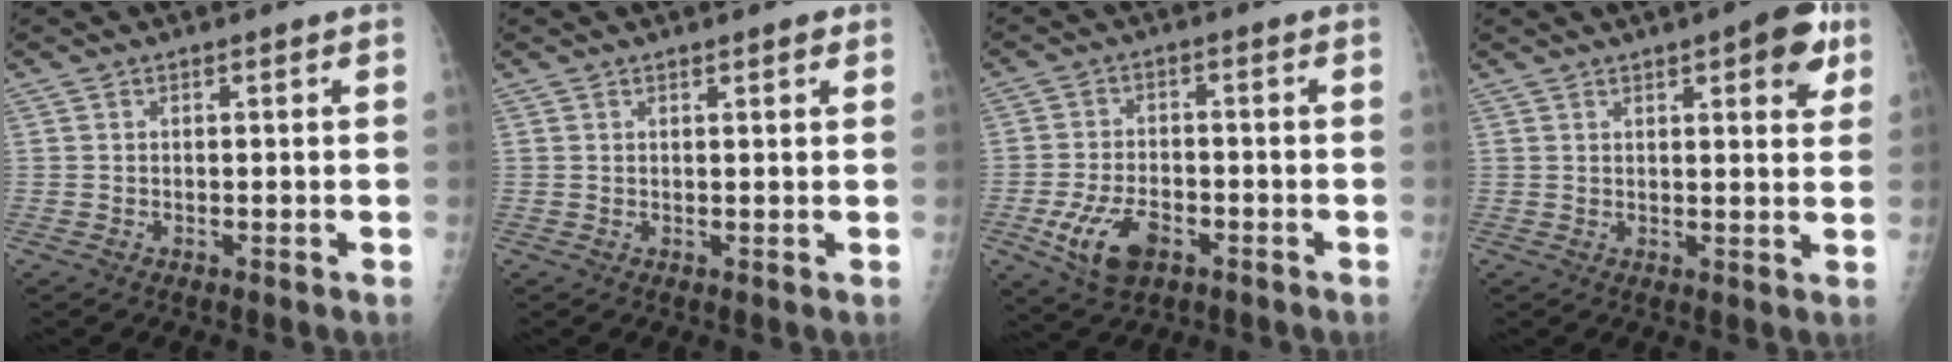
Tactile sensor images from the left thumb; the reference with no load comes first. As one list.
[{"total": 1.5, "force": [0.9, 0.3, 1.1], "torque": [-0.016, -0.002, 0.012]}, {"total": 8.9, "force": [-3.9, 4.9, 6.3], "torque": [-0.119, 0.014, -0.064]}, {"total": 8.1, "force": [3.9, 2.7, 6.5], "torque": [-0.061, -0.010, 0.043]}]